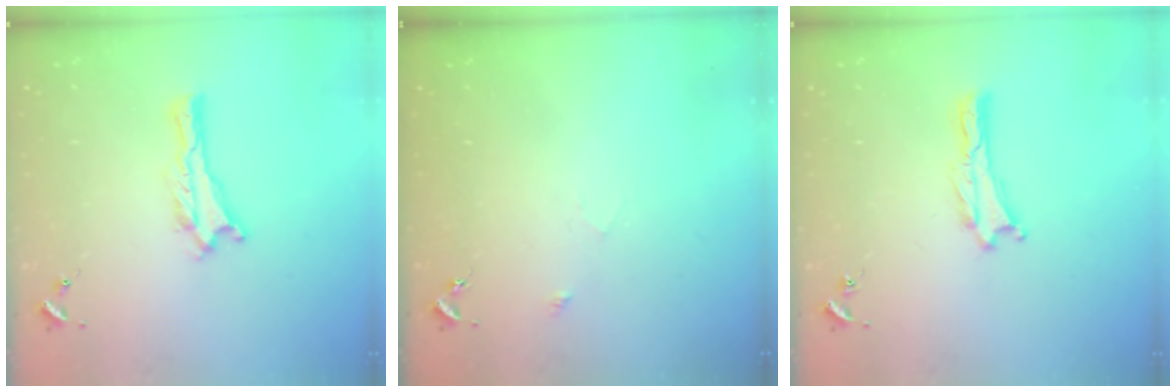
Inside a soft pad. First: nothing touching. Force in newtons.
{"total": 2.5, "press": 2.5, "slide": 0.2}
{"total": 0.0}